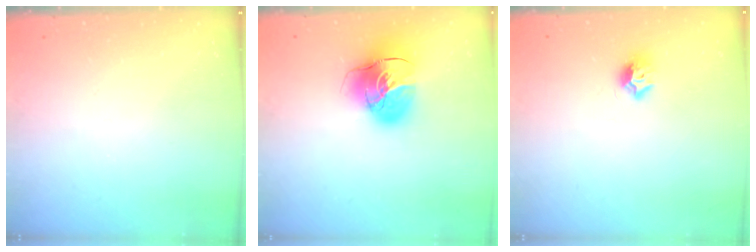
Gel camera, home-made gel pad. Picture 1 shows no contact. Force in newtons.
{"total": 18.0, "press": 17.9, "slide": 2.5}
{"total": 7.6, "press": 7.6, "slide": 0.4}